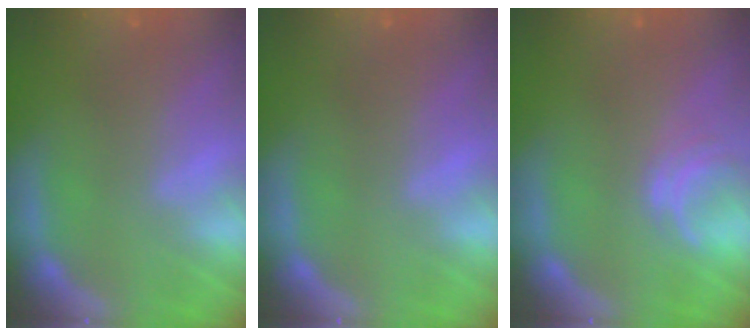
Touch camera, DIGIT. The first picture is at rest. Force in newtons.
{"total": 0.0}
{"total": 2.0}